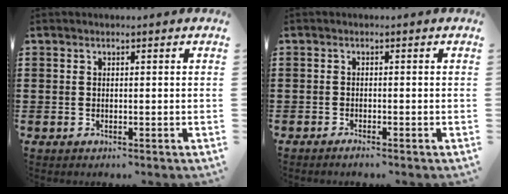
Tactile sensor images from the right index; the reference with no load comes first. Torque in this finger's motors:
{"motor_torque": [-0.09, 0.16, 0.07, 0.00]}